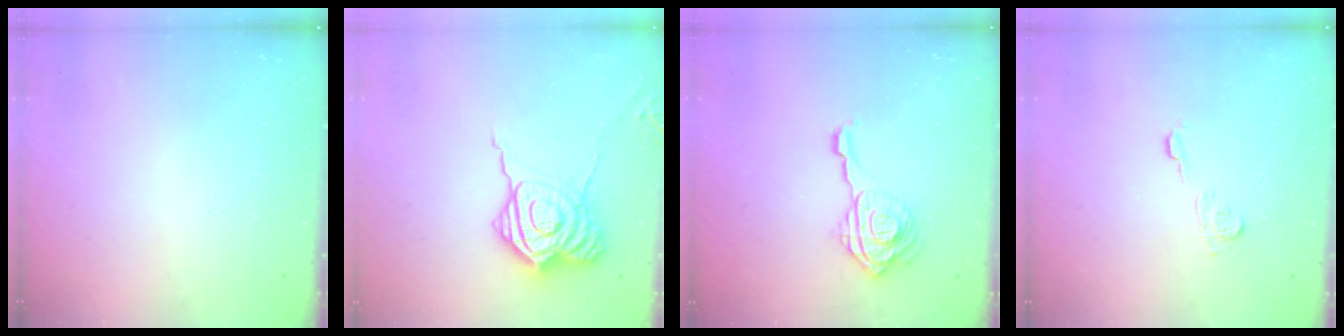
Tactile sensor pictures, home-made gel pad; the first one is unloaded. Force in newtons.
{"total": 14.3, "press": 14.3, "slide": 1.1}
{"total": 12.8, "press": 12.7, "slide": 1.4}
{"total": 7.3, "press": 7.3, "slide": 0.5}